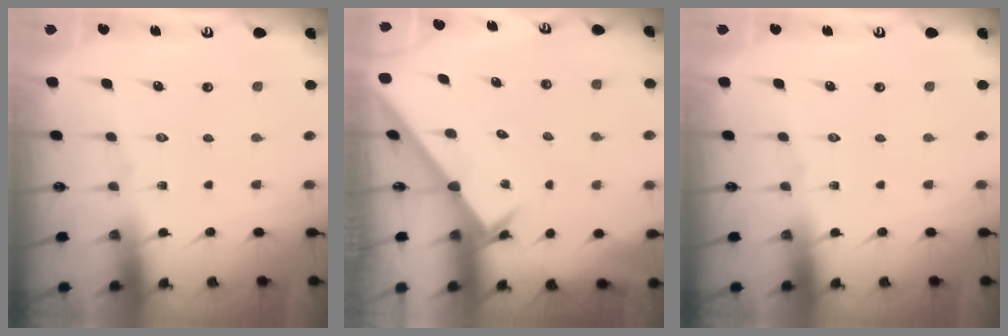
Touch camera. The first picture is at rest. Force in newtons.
{"total": 2.2, "press": 2.2, "slide": 0.2}
{"total": 0.0}